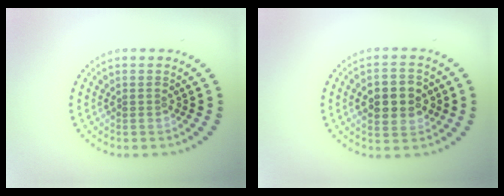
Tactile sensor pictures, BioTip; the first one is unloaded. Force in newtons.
{"total": 5.0, "press": 5.0, "slide": 0.3}